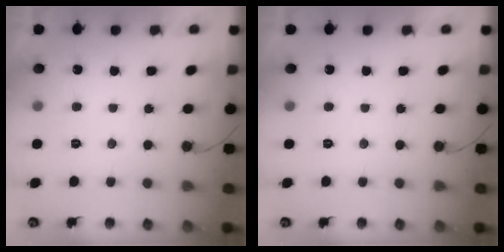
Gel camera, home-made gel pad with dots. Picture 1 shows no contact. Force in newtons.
{"total": 0.0}